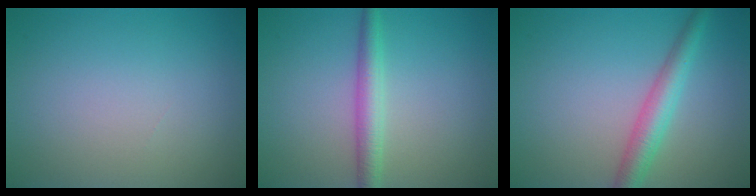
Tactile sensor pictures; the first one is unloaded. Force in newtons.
{"total": 2.9, "press": 2.9, "slide": 0.1}
{"total": 3.5, "press": 3.5, "slide": 0.1}